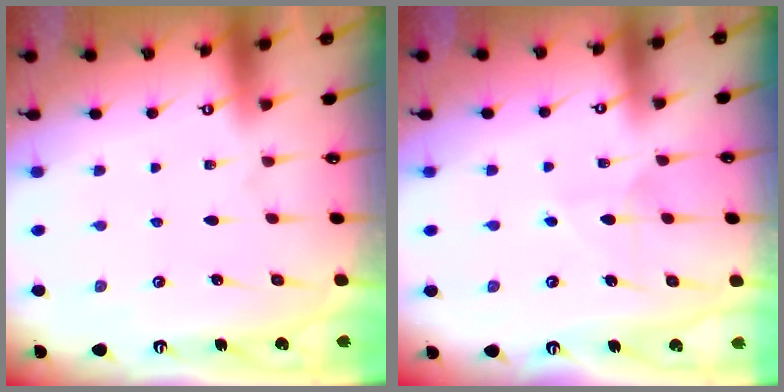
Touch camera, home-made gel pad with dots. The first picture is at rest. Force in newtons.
{"total": 7.4, "press": 7.4, "slide": 0.4}